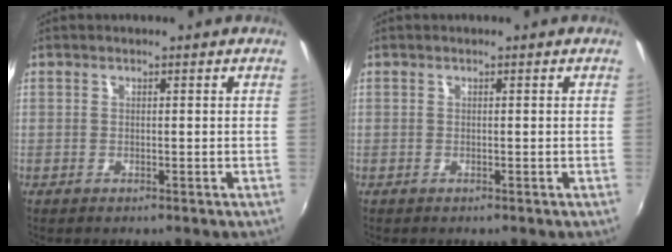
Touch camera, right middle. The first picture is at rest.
{"total": 0.0}